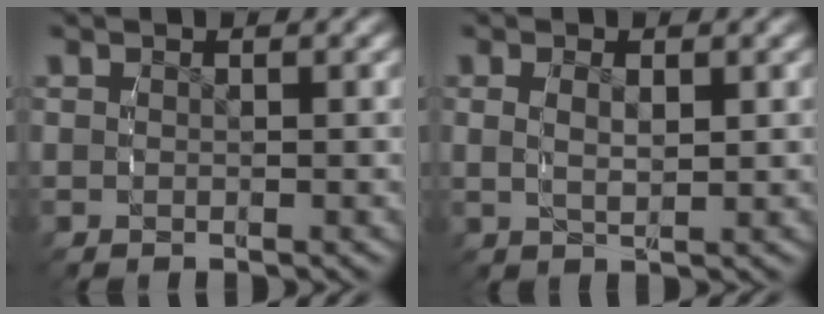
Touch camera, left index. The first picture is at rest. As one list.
[{"total": 1.9, "force": [0.6, 0.6, 1.7], "torque": [-0.030, -0.007, 0.018]}]